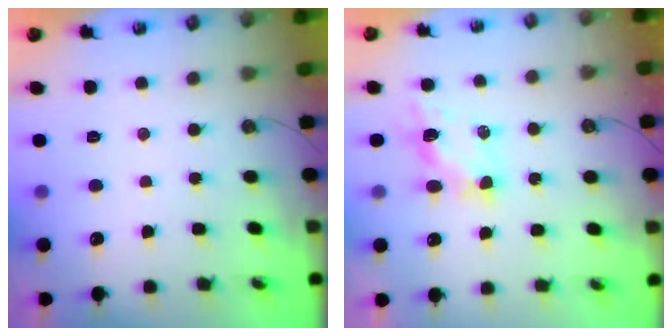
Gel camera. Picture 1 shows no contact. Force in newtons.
{"total": 5.7, "press": 5.7, "slide": 0.3}